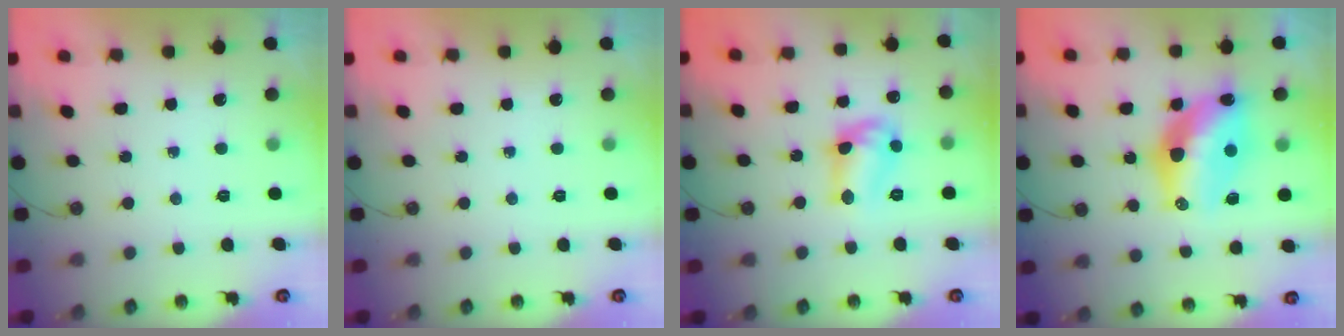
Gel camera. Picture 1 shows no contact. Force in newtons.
{"total": 0.0}
{"total": 11.3, "press": 11.3, "slide": 0.9}
{"total": 15.3, "press": 15.0, "slide": 2.8}